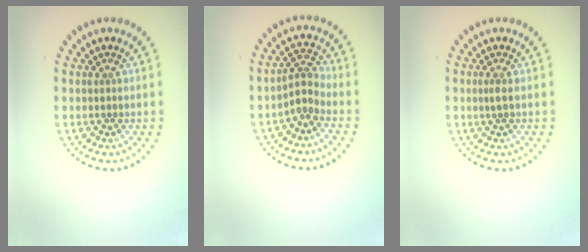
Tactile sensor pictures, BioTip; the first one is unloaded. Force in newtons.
{"total": 2.2, "press": 1.6, "slide": 1.4}
{"total": 0.7, "press": 0.6, "slide": 0.3}